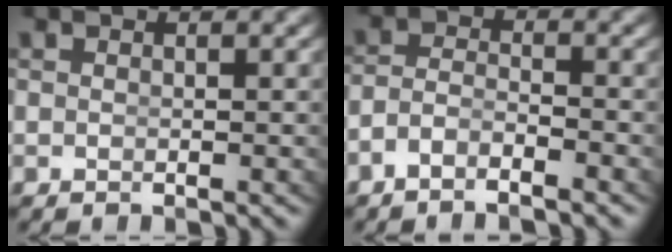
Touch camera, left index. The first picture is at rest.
{"total": 3.4, "force": [-2.6, 1.6, 1.4], "torque": [-0.036, -0.016, -0.044]}